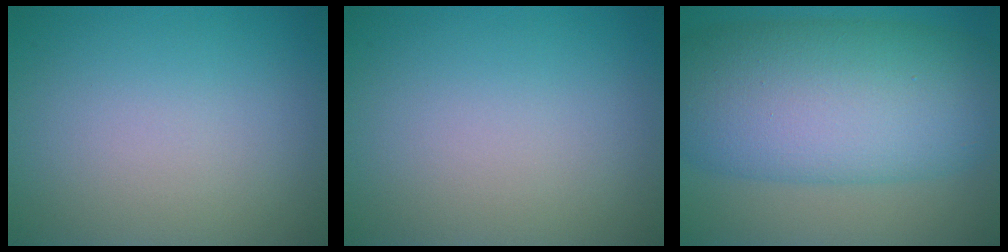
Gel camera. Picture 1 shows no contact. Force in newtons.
{"total": 0.0}
{"total": 13.1, "press": 13.1, "slide": 0.1}